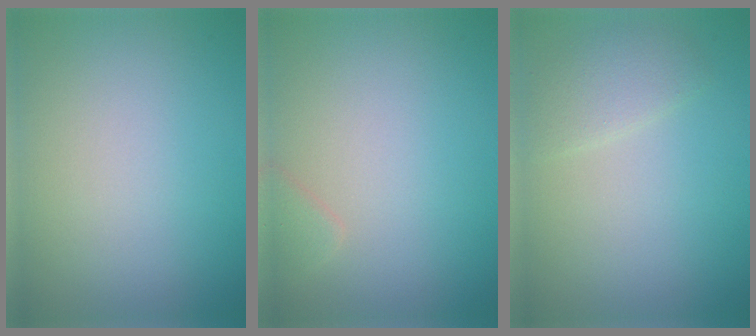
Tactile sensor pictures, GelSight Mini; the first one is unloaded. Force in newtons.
{"total": 1.2, "press": 1.2, "slide": 0.0}
{"total": 1.9, "press": 1.9, "slide": 0.1}